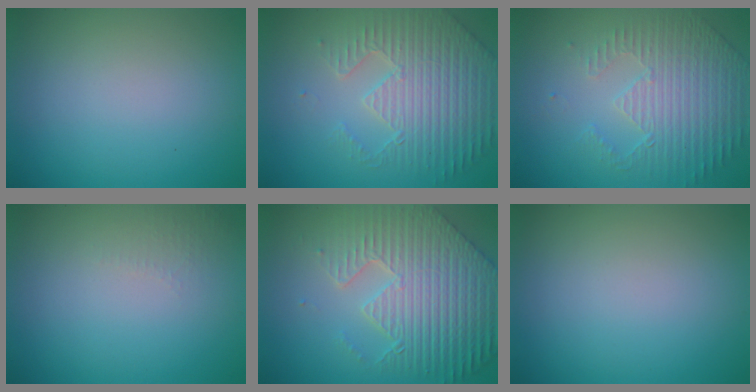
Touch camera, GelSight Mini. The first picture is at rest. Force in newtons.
{"total": 5.6, "press": 4.9, "slide": 2.8}
{"total": 4.6, "press": 3.5, "slide": 3.0}
{"total": 1.0, "press": 0.9, "slide": 0.3}
{"total": 8.8, "press": 6.5, "slide": 6.0}
{"total": 0.0}